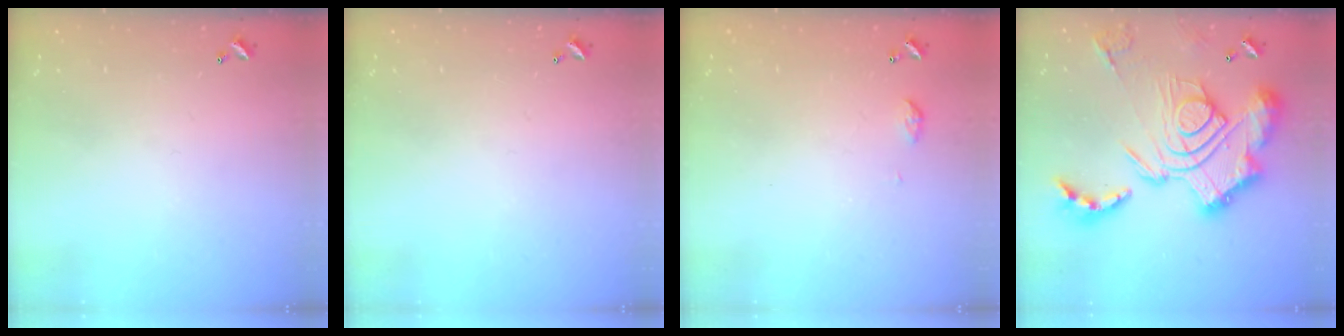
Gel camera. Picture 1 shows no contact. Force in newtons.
{"total": 0.0}
{"total": 4.6, "press": 4.5, "slide": 0.6}
{"total": 4.2, "press": 3.4, "slide": 2.5}